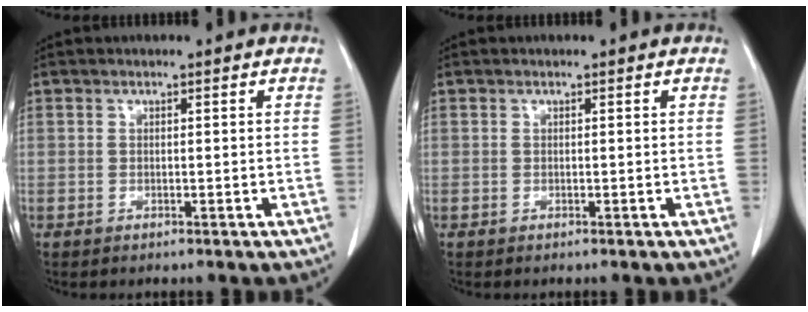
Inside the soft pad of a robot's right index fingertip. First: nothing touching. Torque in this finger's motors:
{"motor_torque": [0.00, 0.00, 0.00, 0.00]}